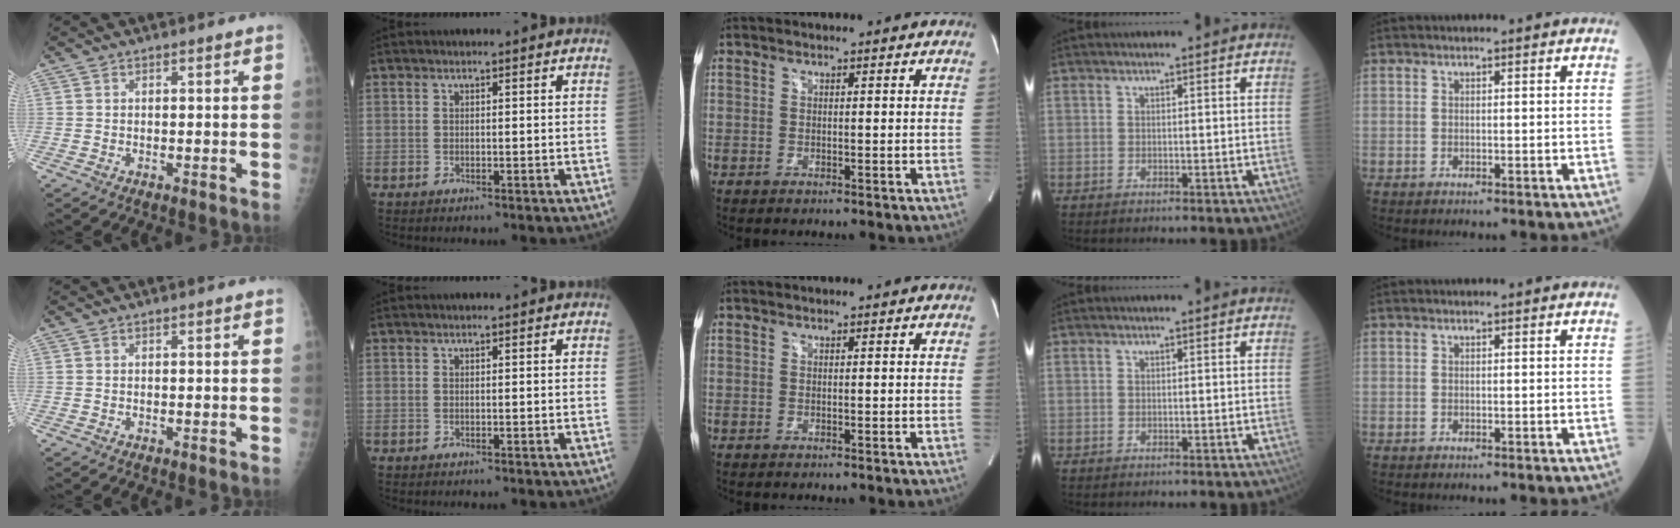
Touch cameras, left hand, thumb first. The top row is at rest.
{}